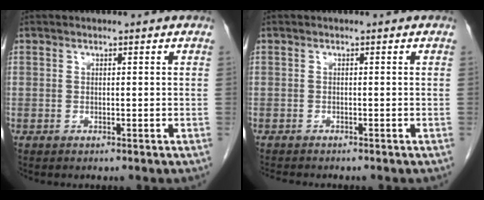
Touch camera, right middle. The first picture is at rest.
{"total": 3.1, "force": [-2.8, 0.6, 1.3], "torque": [-0.021, -0.007, -0.041]}